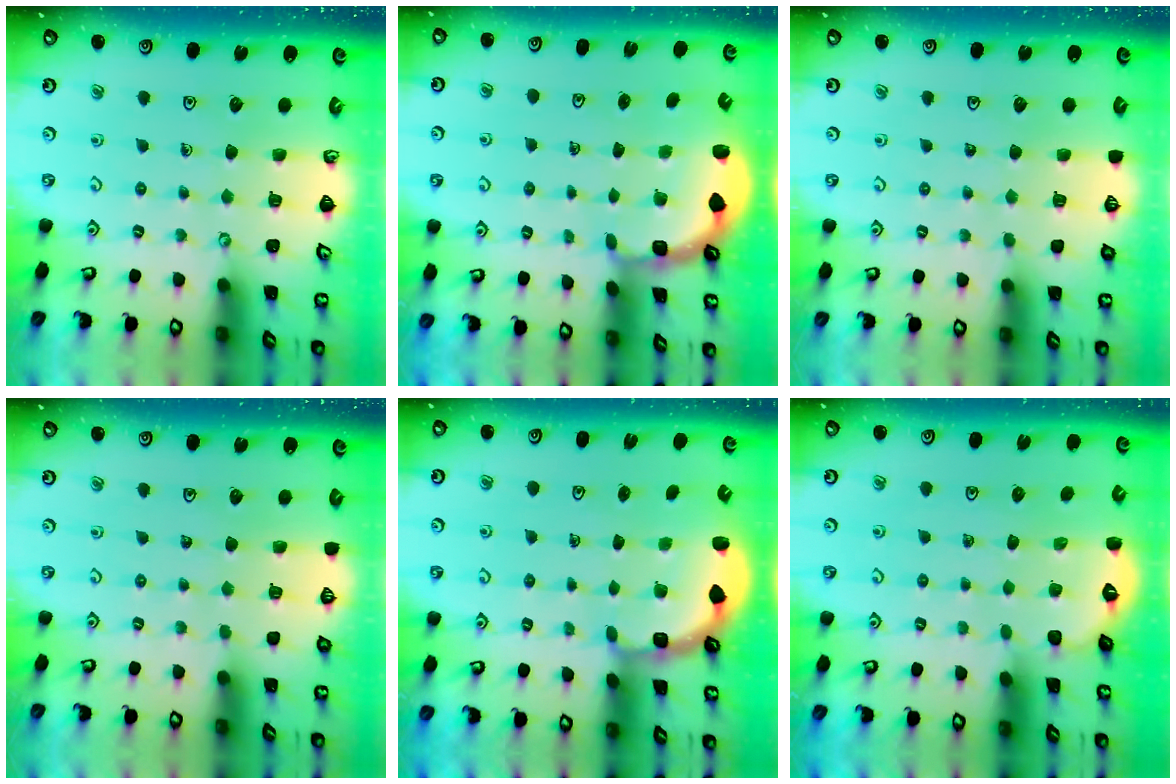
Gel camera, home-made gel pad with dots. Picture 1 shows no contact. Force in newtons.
{"total": 2.4, "press": 1.7, "slide": 1.6}
{"total": 0.0}
{"total": 0.0}
{"total": 2.7, "press": 2.3, "slide": 1.4}
{"total": 1.5, "press": 1.0, "slide": 1.1}